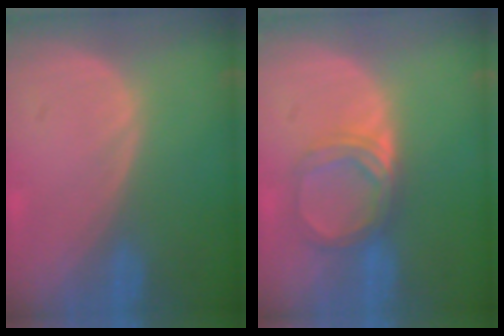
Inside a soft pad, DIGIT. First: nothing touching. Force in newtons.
{"total": 5.2, "press": 4.8, "slide": 1.9}